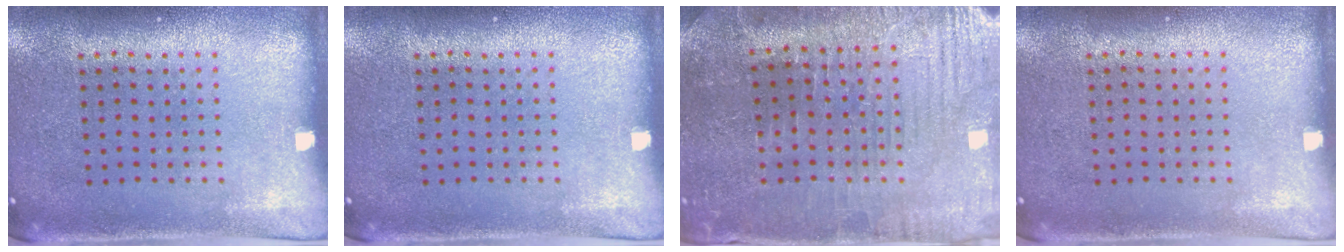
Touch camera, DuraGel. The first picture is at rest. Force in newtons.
{"total": 0.0}
{"total": 1.6, "press": 1.6, "slide": 0.4}
{"total": 0.0}